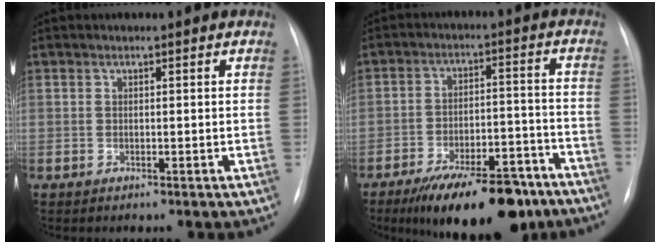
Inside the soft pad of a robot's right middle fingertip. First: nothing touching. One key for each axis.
{"total": 17.1, "fx": -12.7, "fy": 5.7, "fz": 9.9, "tx": -0.119, "ty": 0.023, "tz": -0.195}